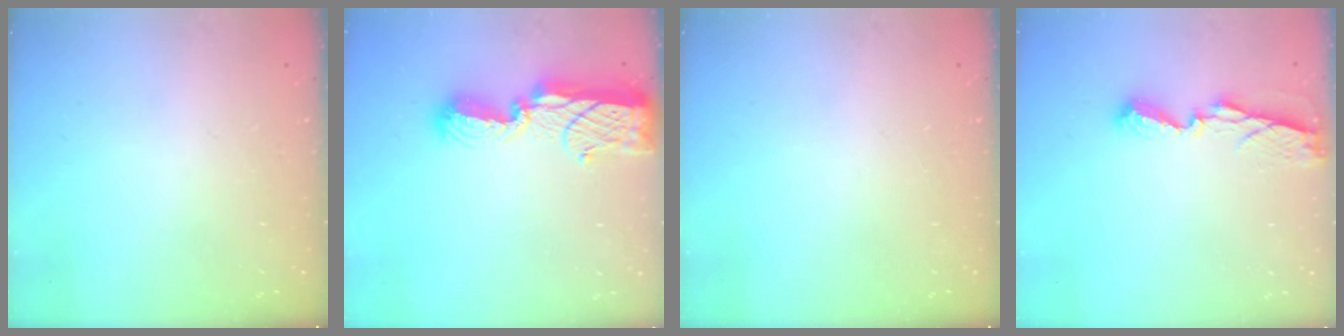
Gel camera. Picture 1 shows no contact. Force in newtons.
{"total": 14.1, "press": 14.1, "slide": 0.7}
{"total": 0.0}
{"total": 7.2, "press": 7.2, "slide": 0.5}